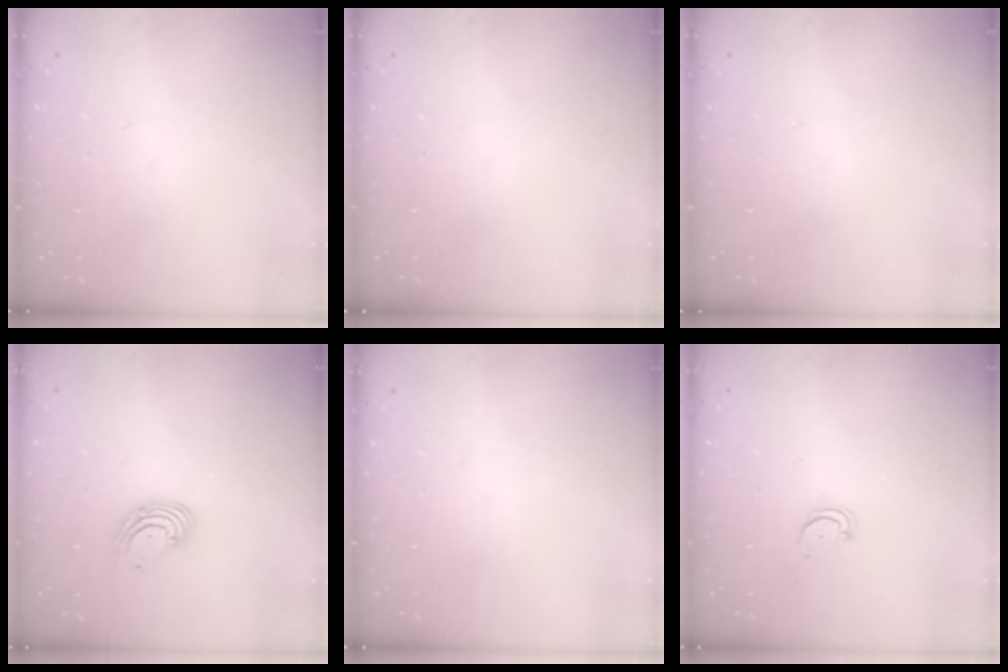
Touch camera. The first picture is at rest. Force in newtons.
{"total": 0.0}
{"total": 0.0}
{"total": 4.8, "press": 4.7, "slide": 0.5}
{"total": 0.0}
{"total": 2.5, "press": 2.5, "slide": 0.2}